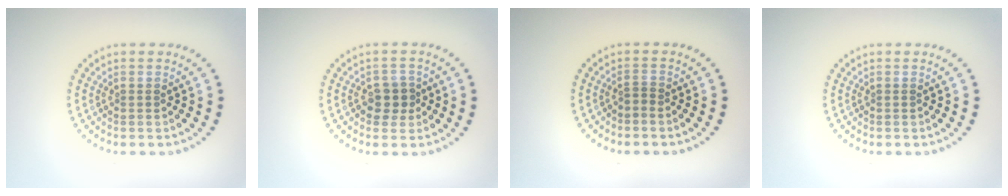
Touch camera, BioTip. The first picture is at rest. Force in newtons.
{"total": 1.9, "press": 1.8, "slide": 0.7}
{"total": 0.7, "press": 0.3, "slide": 0.6}
{"total": 0.0}